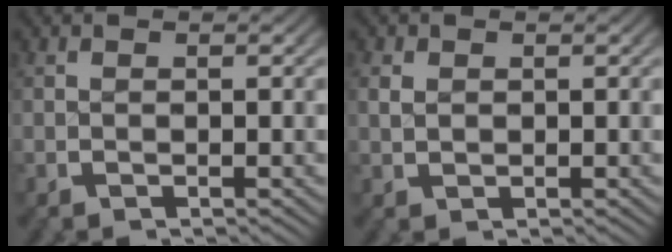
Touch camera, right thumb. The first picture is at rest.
{"total": 1.4, "force": [0.4, 1.2, 0.8], "torque": [-0.012, 0.001, 0.012]}